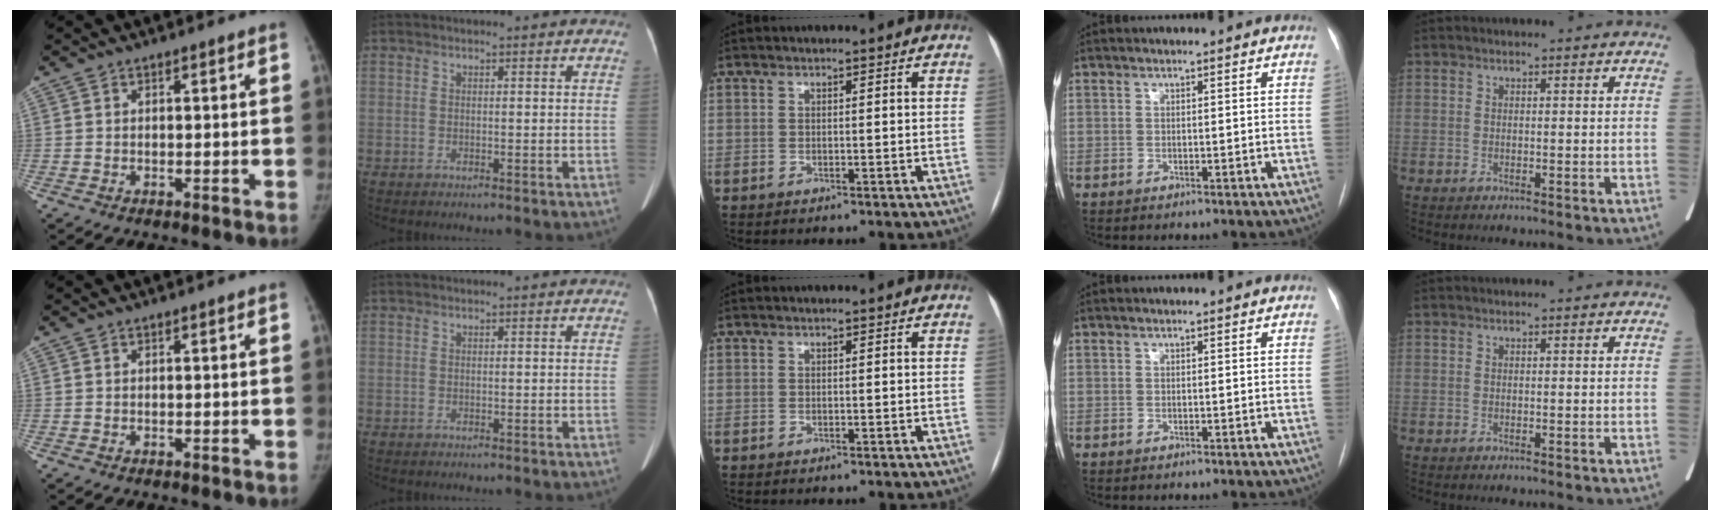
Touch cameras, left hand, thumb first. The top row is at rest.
{}